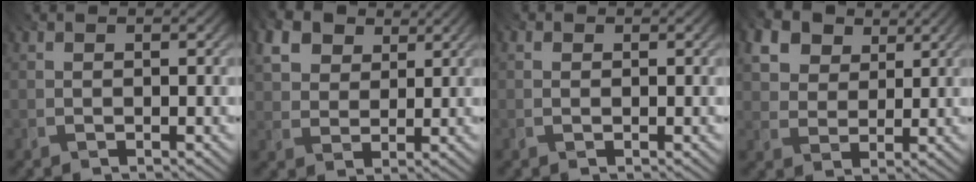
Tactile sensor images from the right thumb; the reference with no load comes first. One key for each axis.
{"total": 7.1, "fx": 3.7, "fy": 4.8, "fz": 3.7, "tx": -0.110, "ty": 0.002, "tz": 0.070}
{"total": 0.7, "fx": 0.1, "fy": 0.6, "fz": 0.2, "tx": -0.003, "ty": 0.000, "tz": 0.001}
{"total": 10.7, "fx": 6.0, "fy": 7.3, "fz": 5.0, "tx": -0.163, "ty": 0.006, "tz": 0.116}